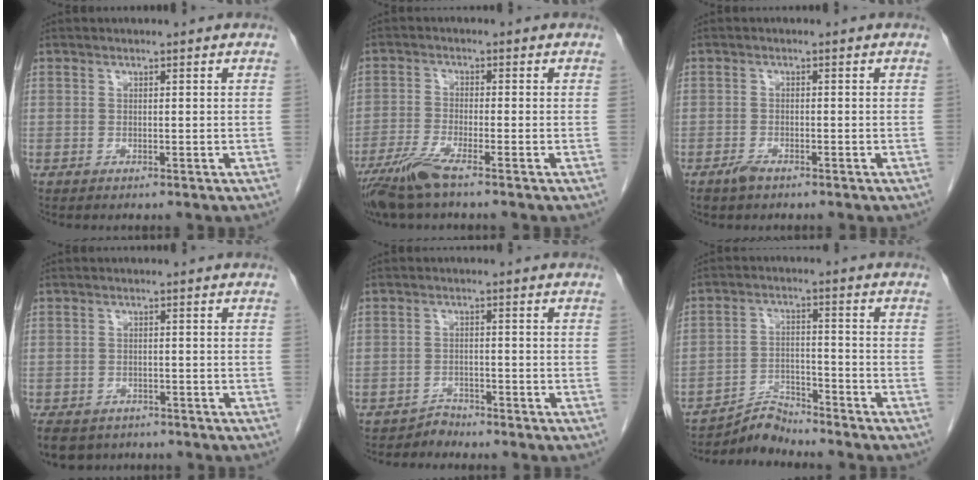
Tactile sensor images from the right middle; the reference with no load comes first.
{"total": 5.8, "force": [-4.2, 0.0, 3.9], "torque": [-0.086, -0.019, -0.087]}
{"total": 1.7, "force": [-1.3, 0.6, 0.9], "torque": [-0.023, -0.001, -0.022]}
{"total": 10.2, "force": [-7.3, 6.4, 3.4], "torque": [-0.095, -0.018, -0.095]}
{"total": 1.7, "force": [-1.5, 0.3, -0.7], "torque": [0.018, -0.002, -0.028]}
{"total": 4.7, "force": [-4.6, 0.0, -1.0], "torque": [0.017, 0.001, -0.081]}